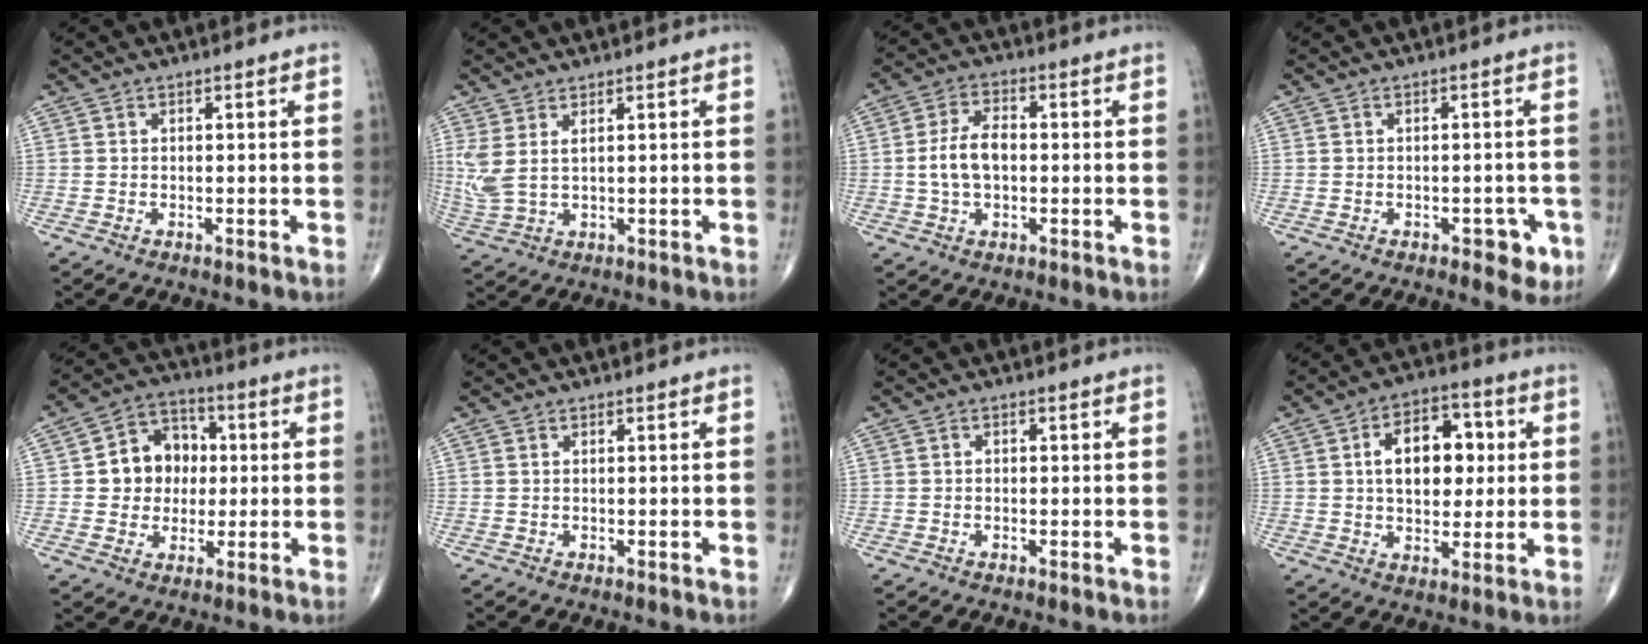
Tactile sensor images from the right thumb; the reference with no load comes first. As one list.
[{"total": 5.5, "force": [1.8, 2.3, 4.7], "torque": [-0.129, -0.003, 0.047]}, {"total": 7.3, "force": [-0.3, 4.3, 5.9], "torque": [-0.112, 0.015, -0.009]}, {"total": 4.3, "force": [-1.9, 2.3, 3.0], "torque": [-0.014, 0.008, -0.021]}, {"total": 10.7, "force": [0.6, 9.2, 5.4], "torque": [-0.039, 0.019, 0.004]}, {"total": 0.0}, {"total": 0.7, "force": [-0.1, 0.5, 0.4], "torque": [-0.001, 0.002, -0.007]}, {"total": 13.2, "force": [2.2, 8.3, 10.1], "torque": [-0.117, 0.012, 0.030]}]